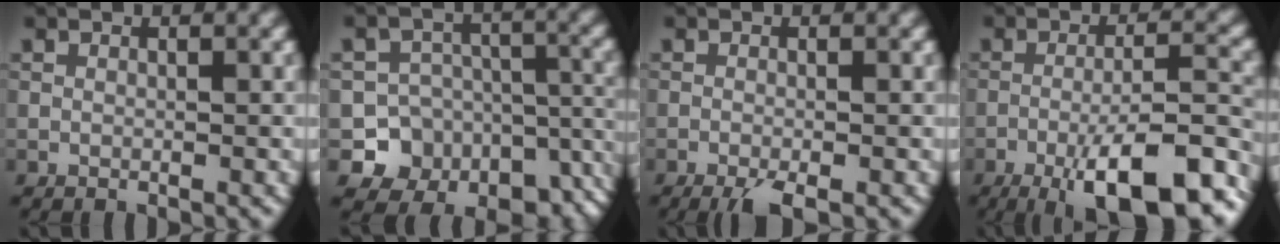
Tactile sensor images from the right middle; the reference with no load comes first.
{"total": 12.7, "force": [-6.9, 9.8, 4.1], "torque": [-0.065, -0.016, -0.084]}
{"total": 2.4, "force": [-1.7, 0.4, 1.7], "torque": [-0.031, -0.003, -0.031]}
{"total": 11.8, "force": [-6.9, 3.0, 9.1], "torque": [-0.143, -0.002, -0.108]}